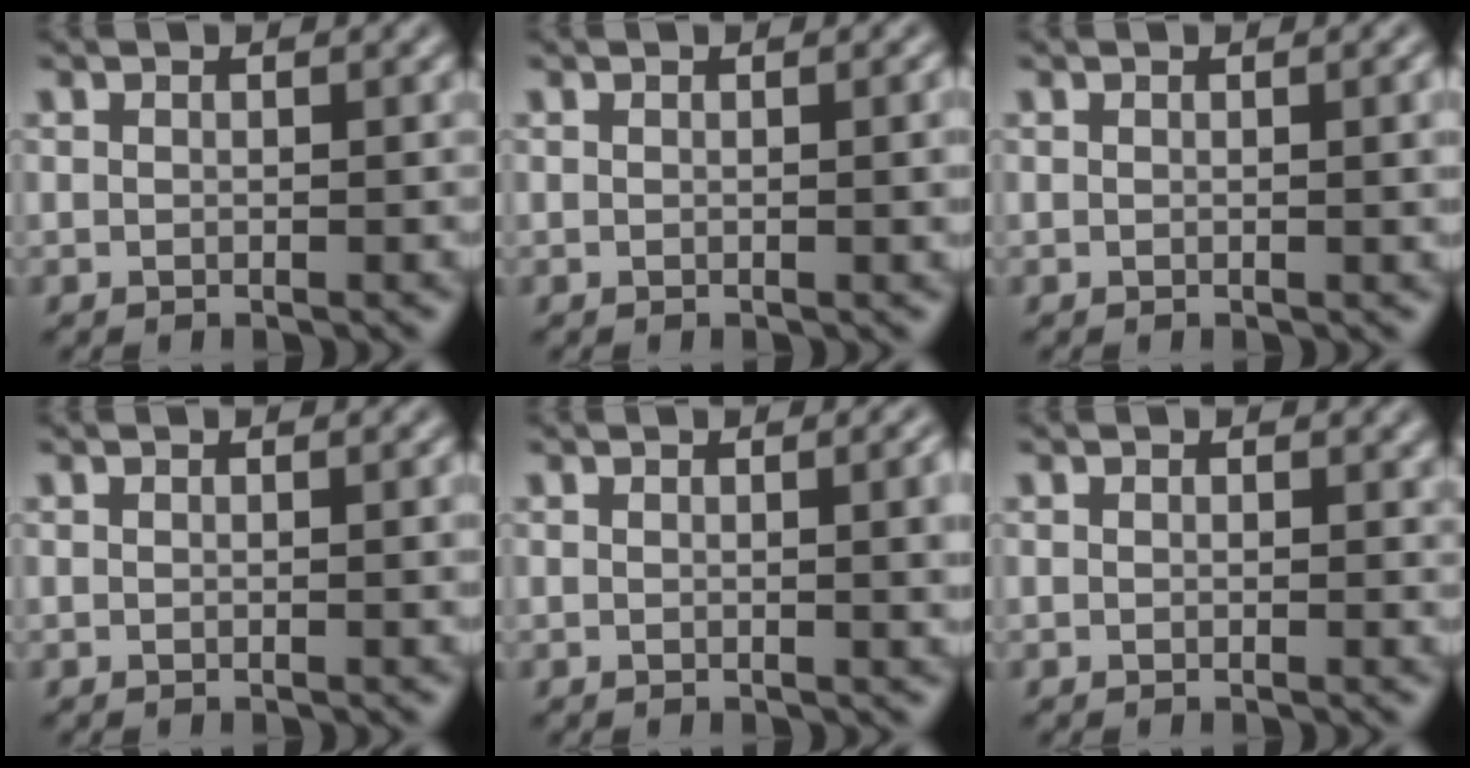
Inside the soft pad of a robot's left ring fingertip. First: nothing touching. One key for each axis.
{"total": 1.4, "fx": 0.1, "fy": 0.3, "fz": 1.4, "tx": -0.015, "ty": 0.001, "tz": 0.000}
{"total": 1.5, "fx": 0.2, "fy": 0.4, "fz": 1.5, "tx": -0.017, "ty": 0.002, "tz": 0.001}
{"total": 0.8, "fx": 0.1, "fy": 0.1, "fz": 0.8, "tx": -0.009, "ty": 0.000, "tz": 0.001}
{"total": 3.3, "fx": 0.3, "fy": 1.1, "fz": 3.1, "tx": -0.030, "ty": 0.006, "tz": 0.002}
{"total": 0.5, "fx": 0.2, "fy": 0.4, "fz": 0.3, "tx": -0.003, "ty": -0.002, "tz": 0.000}